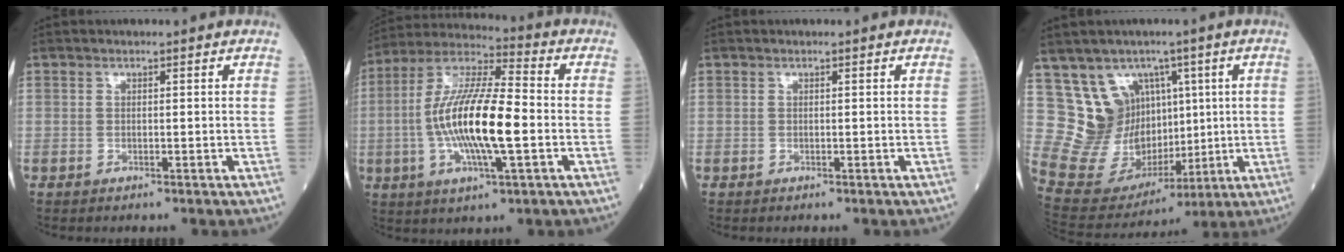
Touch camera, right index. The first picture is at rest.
{"total": 16.2, "force": [-2.3, 2.7, 15.8], "torque": [-0.313, 0.000, -0.042]}
{"total": 0.0}
{"total": 12.2, "force": [4.5, 9.7, 5.8], "torque": [-0.123, 0.039, 0.113]}